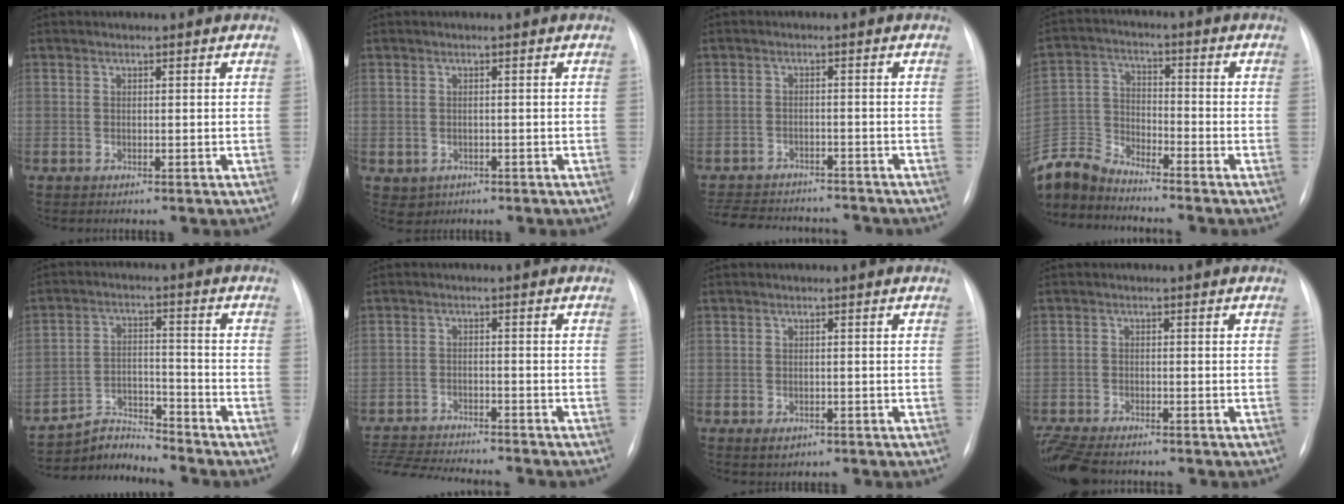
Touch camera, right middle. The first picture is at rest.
{"total": 2.1, "force": [-0.8, 1.9, 0.5], "torque": [-0.005, 0.002, -0.001]}
{"total": 14.4, "force": [-12.9, 4.3, 4.6], "torque": [-0.105, 0.000, -0.173]}
{"total": 9.1, "force": [-9.0, 0.5, 1.3], "torque": [-0.036, 0.000, -0.182]}
{"total": 6.0, "force": [-5.7, -0.7, -1.8], "torque": [0.025, 0.004, -0.101]}
{"total": 14.0, "force": [-13.1, 1.3, 4.9], "torque": [-0.096, -0.010, -0.196]}
{"total": 1.8, "force": [-1.0, 1.2, 1.0], "torque": [-0.012, 0.000, -0.004]}
{"total": 8.8, "force": [-7.4, 2.4, 4.1], "torque": [-0.083, -0.014, -0.123]}